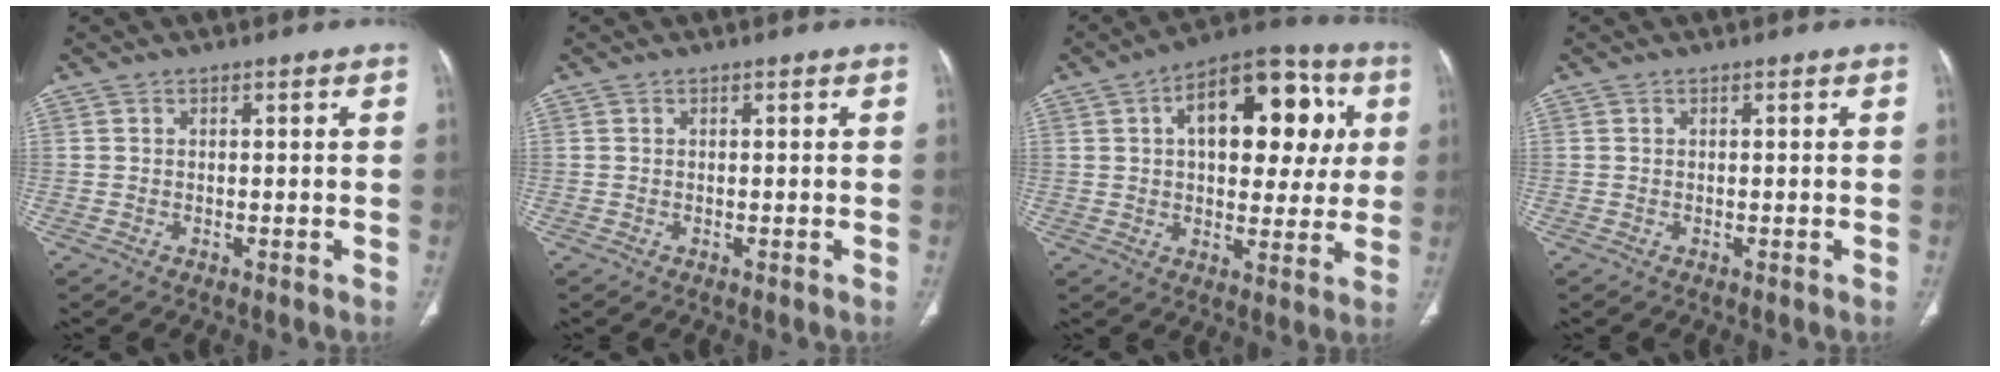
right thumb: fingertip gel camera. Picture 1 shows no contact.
{"total": 0.0}
{"total": 20.2, "force": [5.3, 11.0, 16.1], "torque": [-0.177, 0.016, 0.069]}
{"total": 0.0}